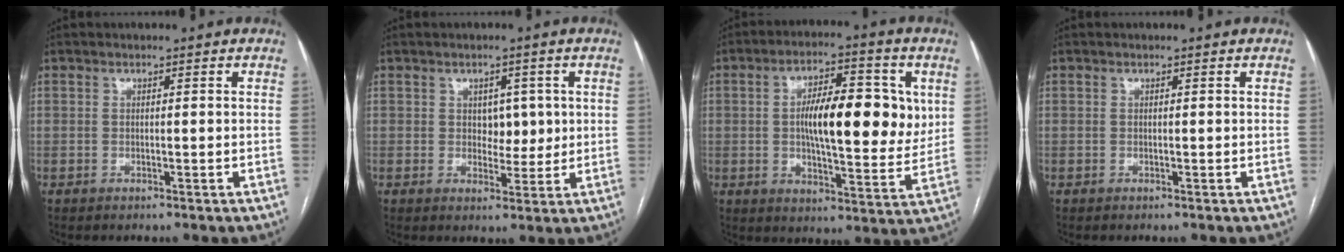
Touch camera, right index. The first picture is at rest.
{"total": 3.9, "force": [0.8, 2.7, 2.8], "torque": [-0.029, 0.002, 0.015]}
{"total": 14.9, "force": [2.3, 4.9, 13.9], "torque": [-0.212, 0.015, 0.032]}
{"total": 0.0}